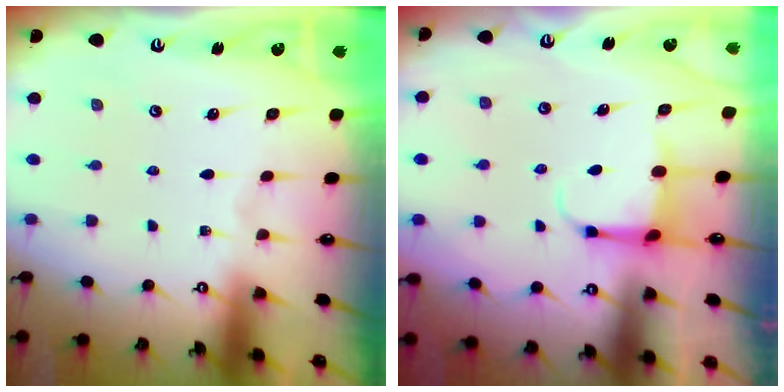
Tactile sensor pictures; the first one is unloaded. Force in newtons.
{"total": 4.0, "press": 3.8, "slide": 1.0}